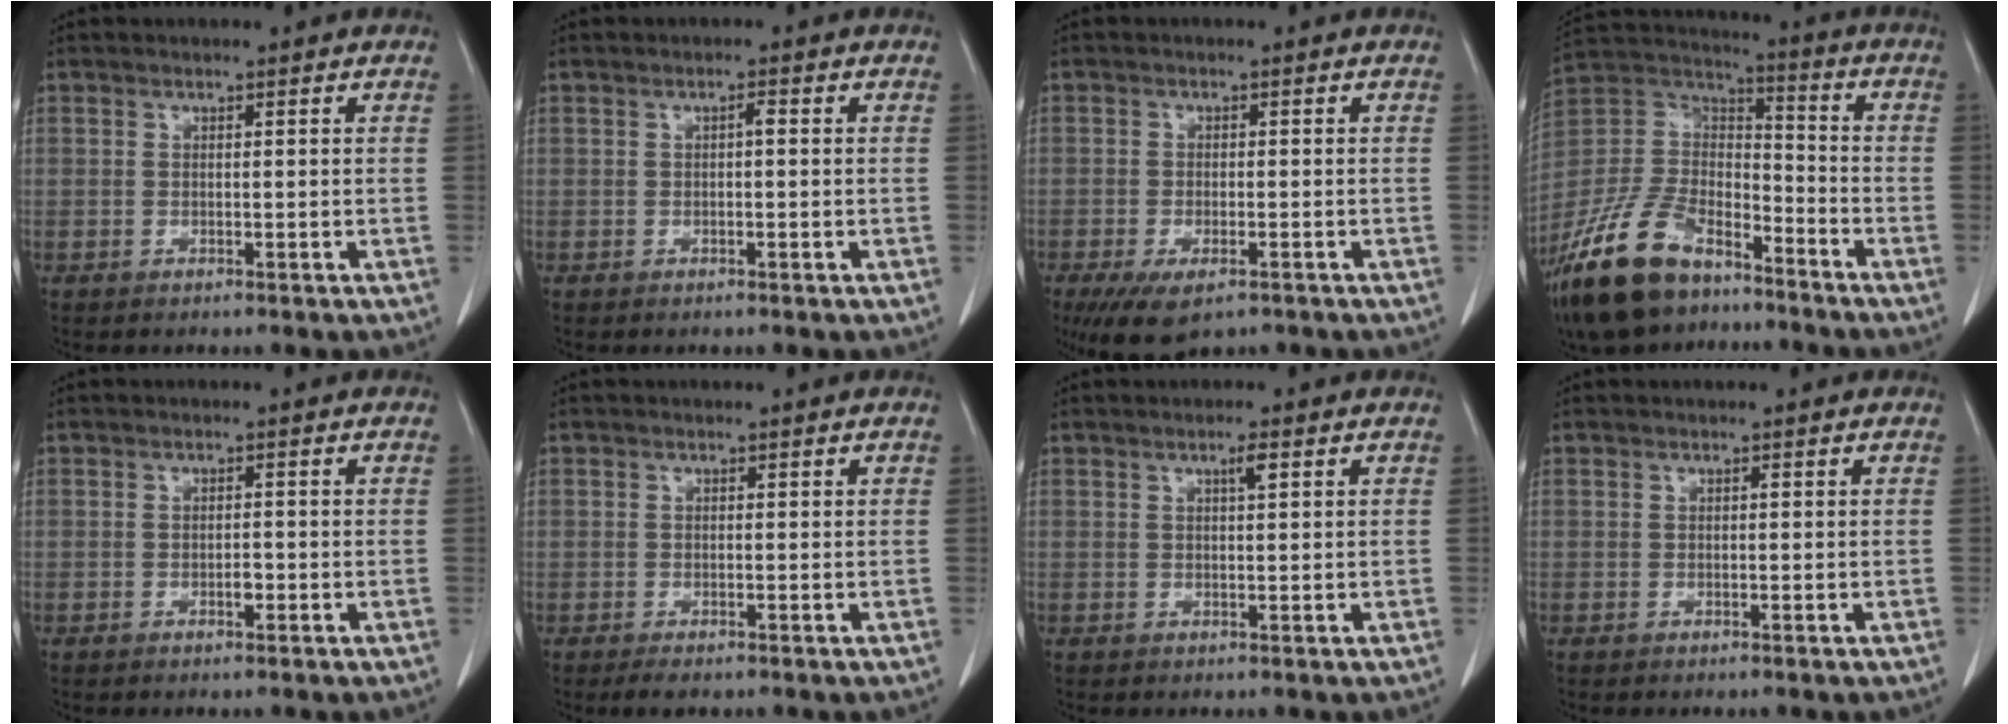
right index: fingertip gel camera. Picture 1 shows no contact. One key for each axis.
{"total": 0.9, "fx": 0.0, "fy": 0.2, "fz": 0.9, "tx": -0.014, "ty": 0.002, "tz": 0.000}
{"total": 7.3, "fx": -4.7, "fy": 3.0, "fz": 4.8, "tx": -0.080, "ty": -0.012, "tz": -0.073}
{"total": 18.2, "fx": -12.9, "fy": 8.4, "fz": 9.8, "tx": -0.214, "ty": 0.013, "tz": -0.239}
{"total": 1.2, "fx": -0.5, "fy": 0.6, "fz": 0.9, "tx": -0.015, "ty": 0.001, "tz": -0.007}
{"total": 1.5, "fx": -0.9, "fy": 1.0, "fz": 0.7, "tx": -0.015, "ty": 0.000, "tz": -0.011}
{"total": 1.6, "fx": 0.7, "fy": 0.1, "fz": 1.5, "tx": -0.027, "ty": 0.000, "tz": 0.012}
{"total": 0.0}